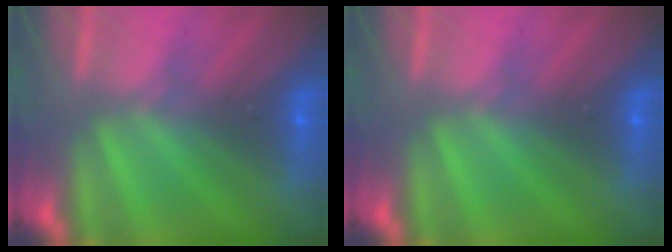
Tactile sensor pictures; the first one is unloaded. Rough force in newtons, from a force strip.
{"total": 0.0}